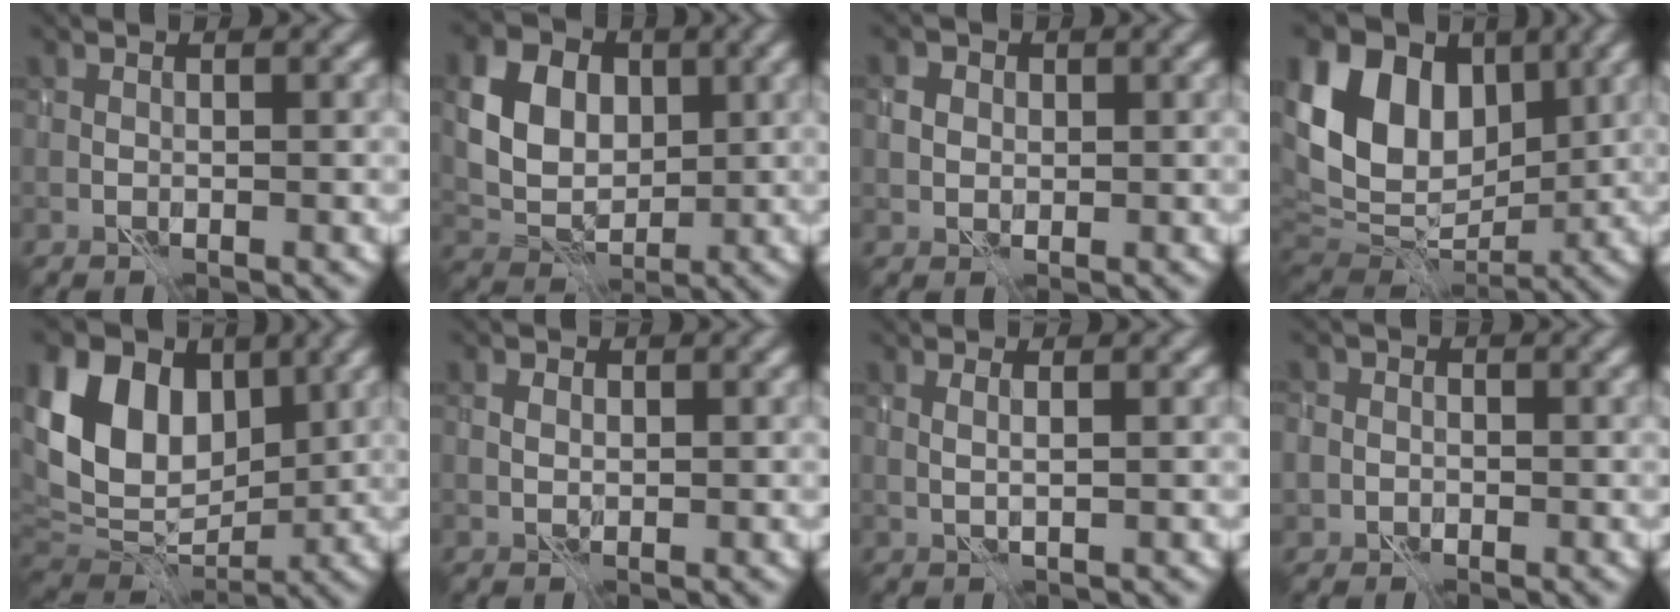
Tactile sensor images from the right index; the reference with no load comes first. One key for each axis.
{"total": 8.2, "fx": 2.5, "fy": 6.1, "fz": 4.8, "tx": -0.109, "ty": 0.018, "tz": 0.034}
{"total": 2.0, "fx": 0.7, "fy": 1.7, "fz": 0.8, "tx": -0.014, "ty": 0.009, "tz": 0.010}
{"total": 14.6, "fx": 4.6, "fy": 10.3, "fz": 9.2, "tx": -0.183, "ty": 0.047, "tz": 0.082}
{"total": 13.1, "fx": 4.5, "fy": 9.1, "fz": 8.2, "tx": -0.166, "ty": 0.044, "tz": 0.079}
{"total": 1.4, "fx": 0.5, "fy": 1.0, "fz": 0.8, "tx": -0.018, "ty": 0.006, "tz": 0.007}
{"total": 1.3, "fx": 0.9, "fy": 0.0, "fz": 0.9, "tx": -0.012, "ty": -0.004, "tz": 0.011}
{"total": 2.4, "fx": -0.7, "fy": 2.2, "fz": 0.8, "tx": 0.007, "ty": 0.005, "tz": -0.024}